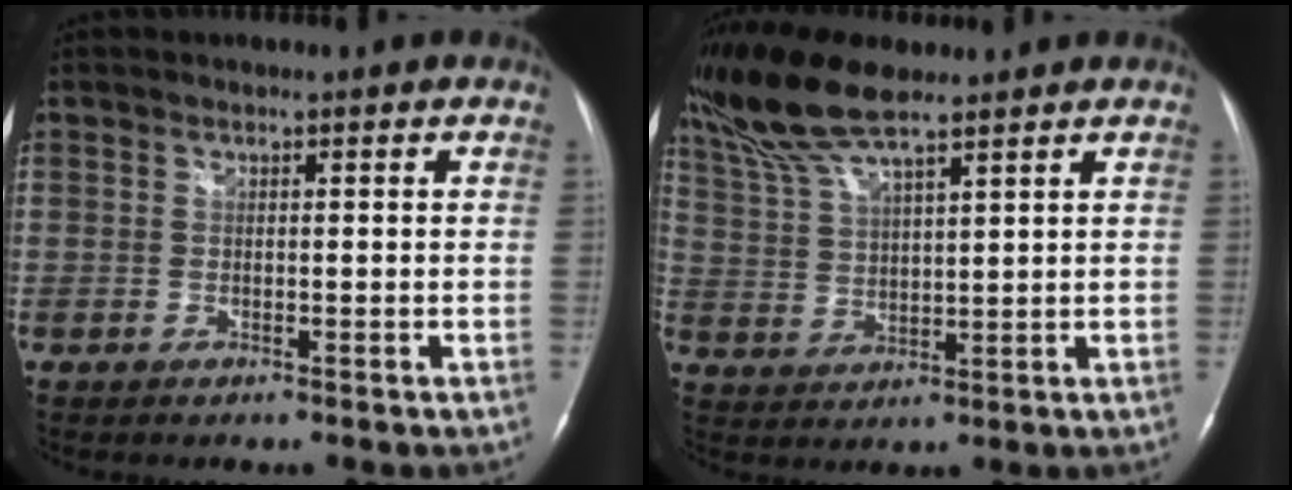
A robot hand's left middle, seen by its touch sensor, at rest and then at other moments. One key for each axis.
{"total": 10.6, "fx": 8.6, "fy": 1.6, "fz": 6.0, "tx": -0.138, "ty": 0.017, "tz": 0.171}